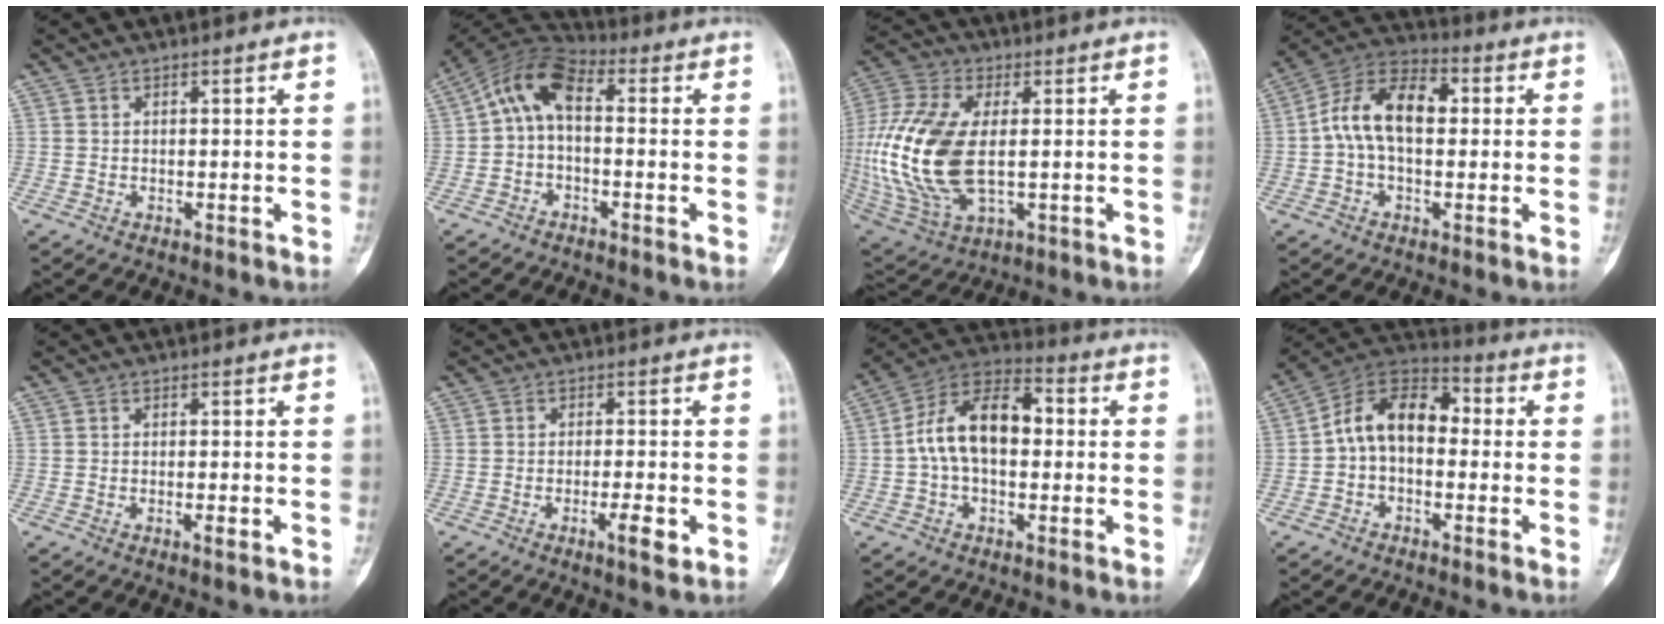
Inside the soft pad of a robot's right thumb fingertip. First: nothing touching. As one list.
[{"total": 8.8, "force": [0.2, 4.9, 7.3], "torque": [-0.130, 0.034, -0.012]}, {"total": 20.8, "force": [0.0, 11.1, 17.6], "torque": [-0.401, -0.008, 0.010]}, {"total": 12.6, "force": [0.9, 7.4, 10.1], "torque": [-0.173, 0.039, 0.006]}, {"total": 1.7, "force": [-0.7, 0.3, 1.5], "torque": [-0.024, -0.002, -0.011]}, {"total": 4.6, "force": [-1.8, 0.9, 4.1], "torque": [-0.065, 0.002, -0.028]}, {"total": 14.1, "force": [0.3, 8.3, 11.4], "torque": [-0.186, 0.042, -0.007]}, {"total": 11.9, "force": [-0.4, 7.9, 8.9], "torque": [-0.125, 0.044, -0.025]}]